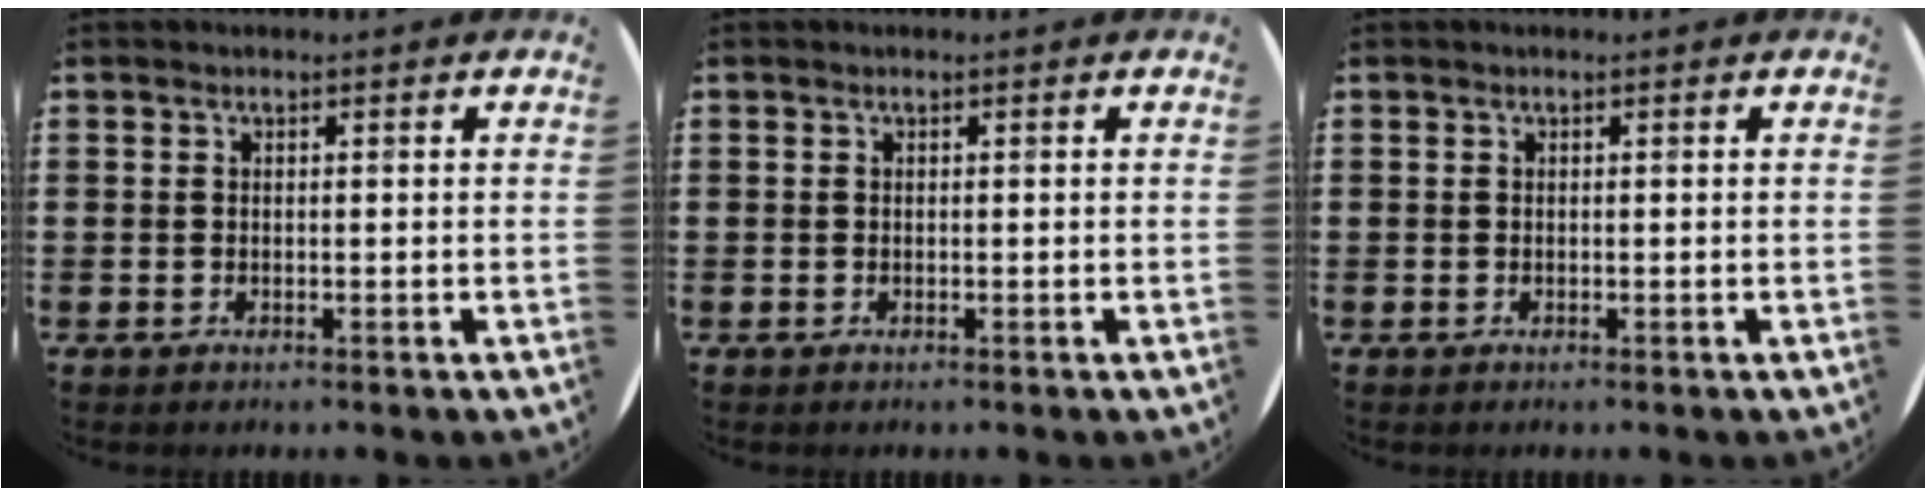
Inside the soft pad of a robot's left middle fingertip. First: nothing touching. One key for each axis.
{"total": 0.0}
{"total": 0.0}